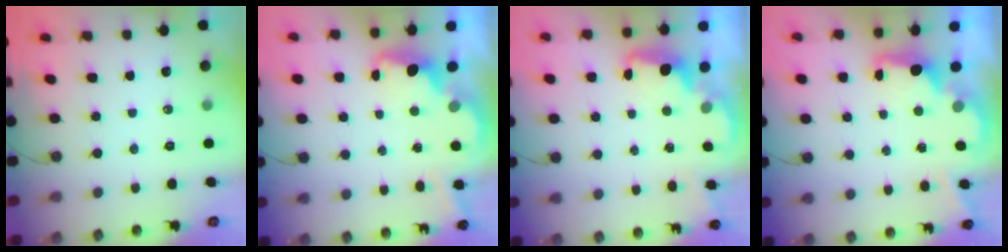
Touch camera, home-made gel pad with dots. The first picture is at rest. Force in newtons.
{"total": 3.7, "press": 3.7, "slide": 0.7}
{"total": 2.5, "press": 2.5, "slide": 0.5}
{"total": 2.9, "press": 2.8, "slide": 0.5}